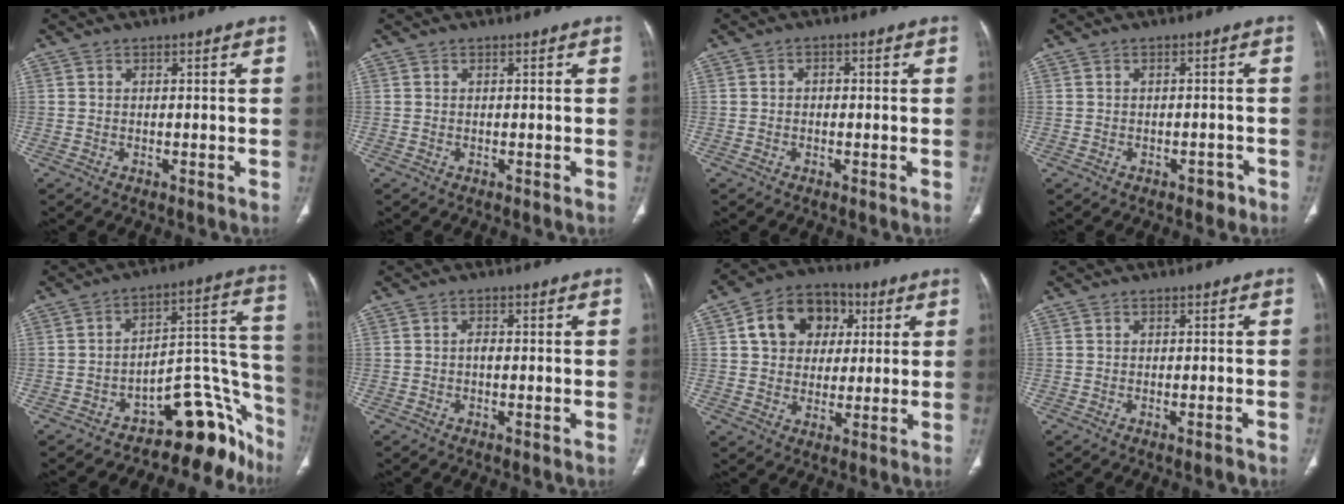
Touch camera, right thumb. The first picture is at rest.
{"total": 0.0}
{"total": 1.2, "force": [0.0, 0.9, 0.8], "torque": [-0.007, 0.007, -0.004]}
{"total": 2.1, "force": [-1.3, 1.3, 0.9], "torque": [-0.004, 0.008, -0.013]}
{"total": 16.9, "force": [-12.9, 7.5, 7.8], "torque": [-0.019, 0.148, -0.181]}
{"total": 1.4, "force": [-0.2, 0.6, 1.2], "torque": [-0.021, 0.001, -0.006]}
{"total": 13.2, "force": [3.7, 10.6, 7.0], "torque": [-0.084, 0.005, 0.054]}
{"total": 1.3, "force": [-0.9, 0.2, 1.0], "torque": [-0.019, 0.001, -0.009]}